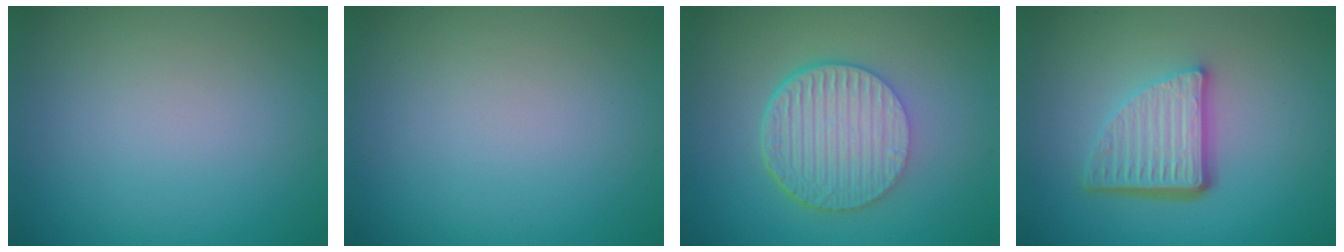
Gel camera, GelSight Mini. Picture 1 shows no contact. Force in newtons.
{"total": 0.0}
{"total": 6.7, "press": 4.6, "slide": 4.9}
{"total": 5.7, "press": 3.8, "slide": 4.2}